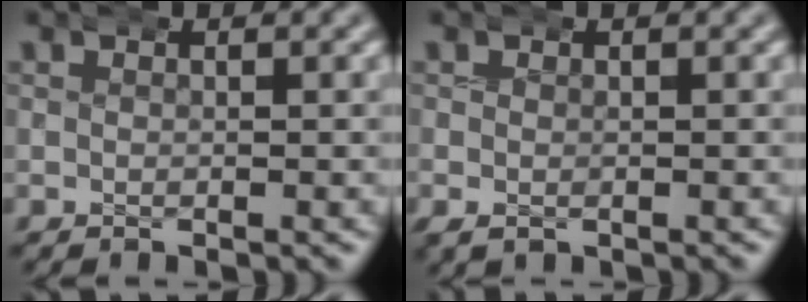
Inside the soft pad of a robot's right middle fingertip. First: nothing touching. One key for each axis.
{"total": 1.3, "fx": -0.3, "fy": 1.0, "fz": 0.8, "tx": -0.015, "ty": -0.004, "tz": 0.000}